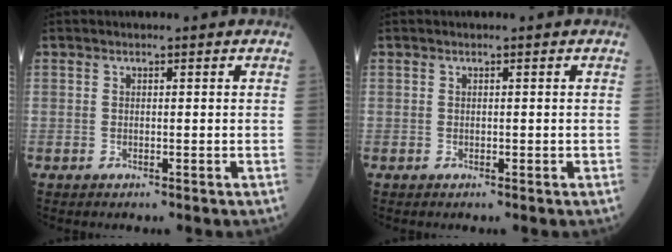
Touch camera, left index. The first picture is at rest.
{"total": 0.0}